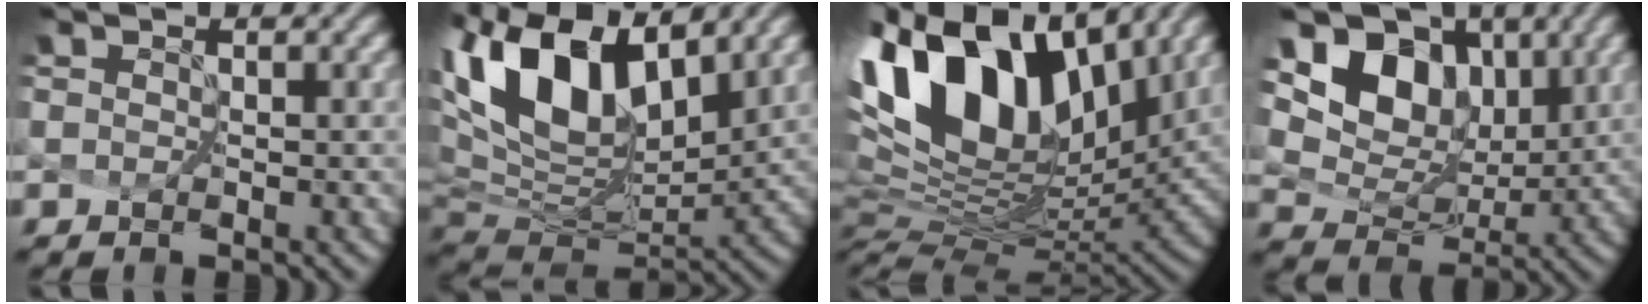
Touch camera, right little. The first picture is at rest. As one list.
[{"total": 12.6, "force": [6.3, 6.1, 9.0], "torque": [-0.188, 0.023, 0.128]}, {"total": 14.6, "force": [6.3, 8.2, 10.3], "torque": [-0.204, 0.033, 0.122]}, {"total": 10.2, "force": [5.0, 6.7, 5.9], "torque": [-0.111, 0.017, 0.085]}]